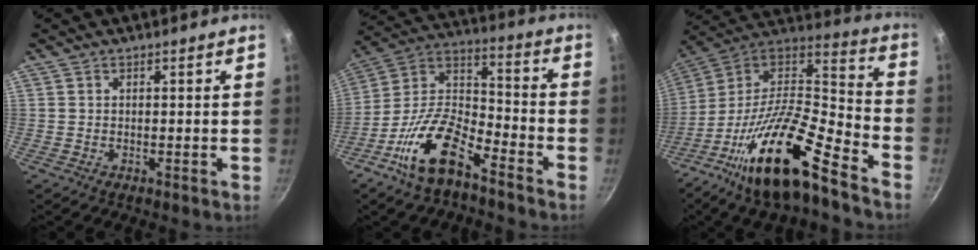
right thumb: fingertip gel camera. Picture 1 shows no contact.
{"total": 16.3, "force": [-9.6, 7.0, 11.1], "torque": [-0.203, 0.079, -0.200]}
{"total": 24.7, "force": [-13.8, 7.8, 19.0], "torque": [-0.305, 0.076, -0.259]}